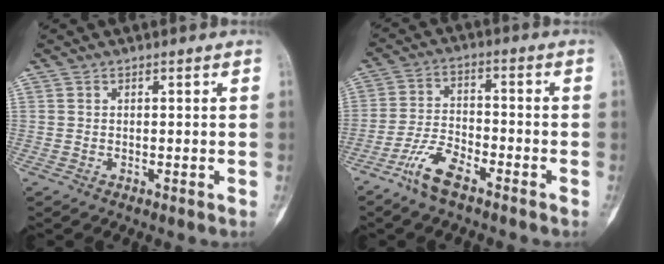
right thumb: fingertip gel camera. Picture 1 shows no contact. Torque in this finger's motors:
{"motor_torque": [-0.33, -0.13, 0.11, 0.05, 0.07]}